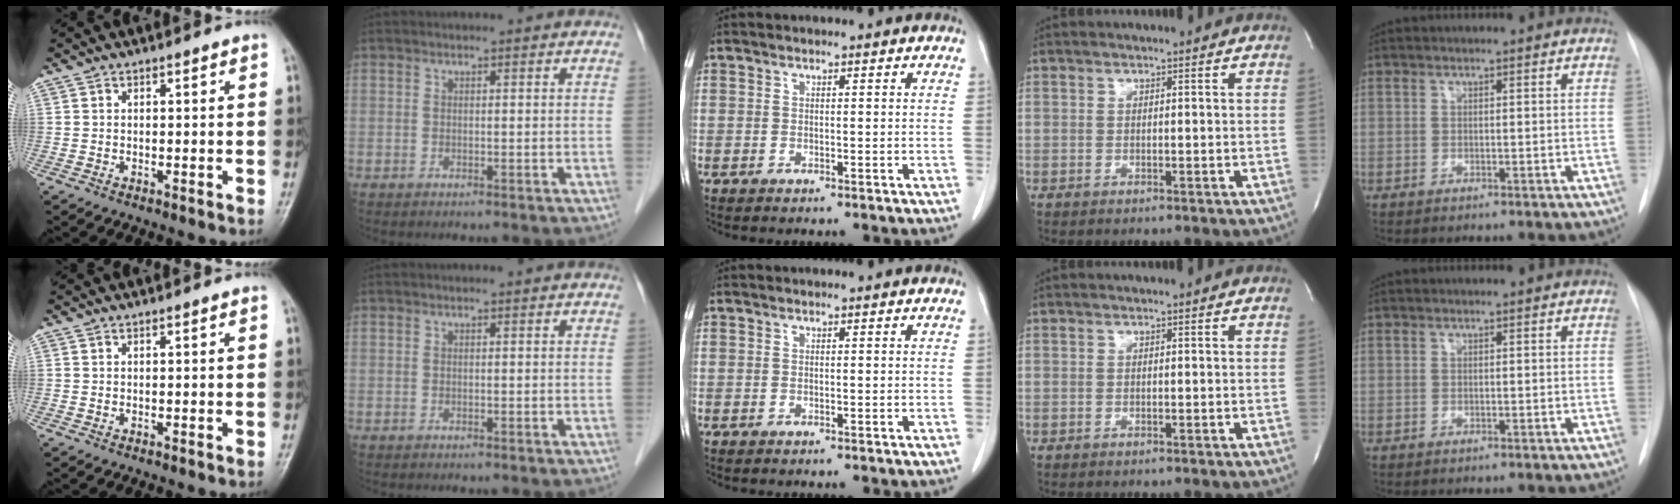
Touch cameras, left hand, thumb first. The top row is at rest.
{}